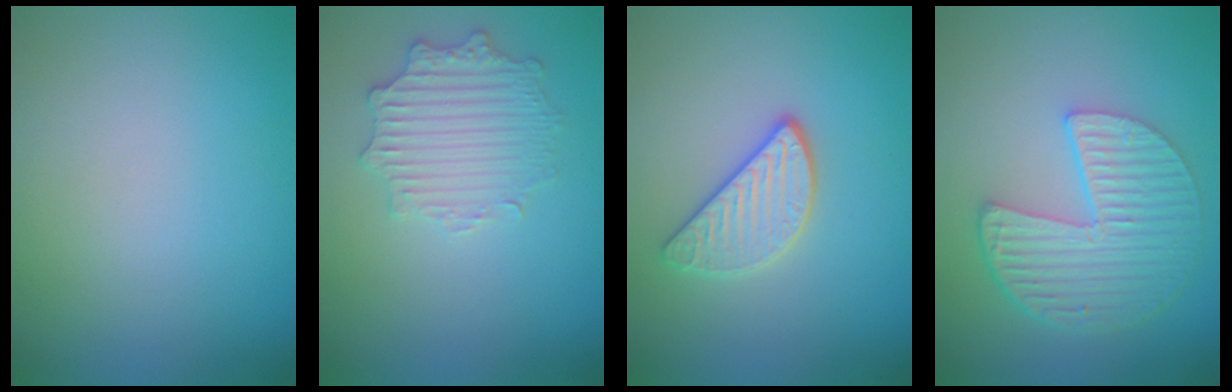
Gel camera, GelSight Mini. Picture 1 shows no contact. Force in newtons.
{"total": 2.9, "press": 2.9, "slide": 0.1}
{"total": 2.9, "press": 2.7, "slide": 1.2}
{"total": 5.6, "press": 4.1, "slide": 3.8}